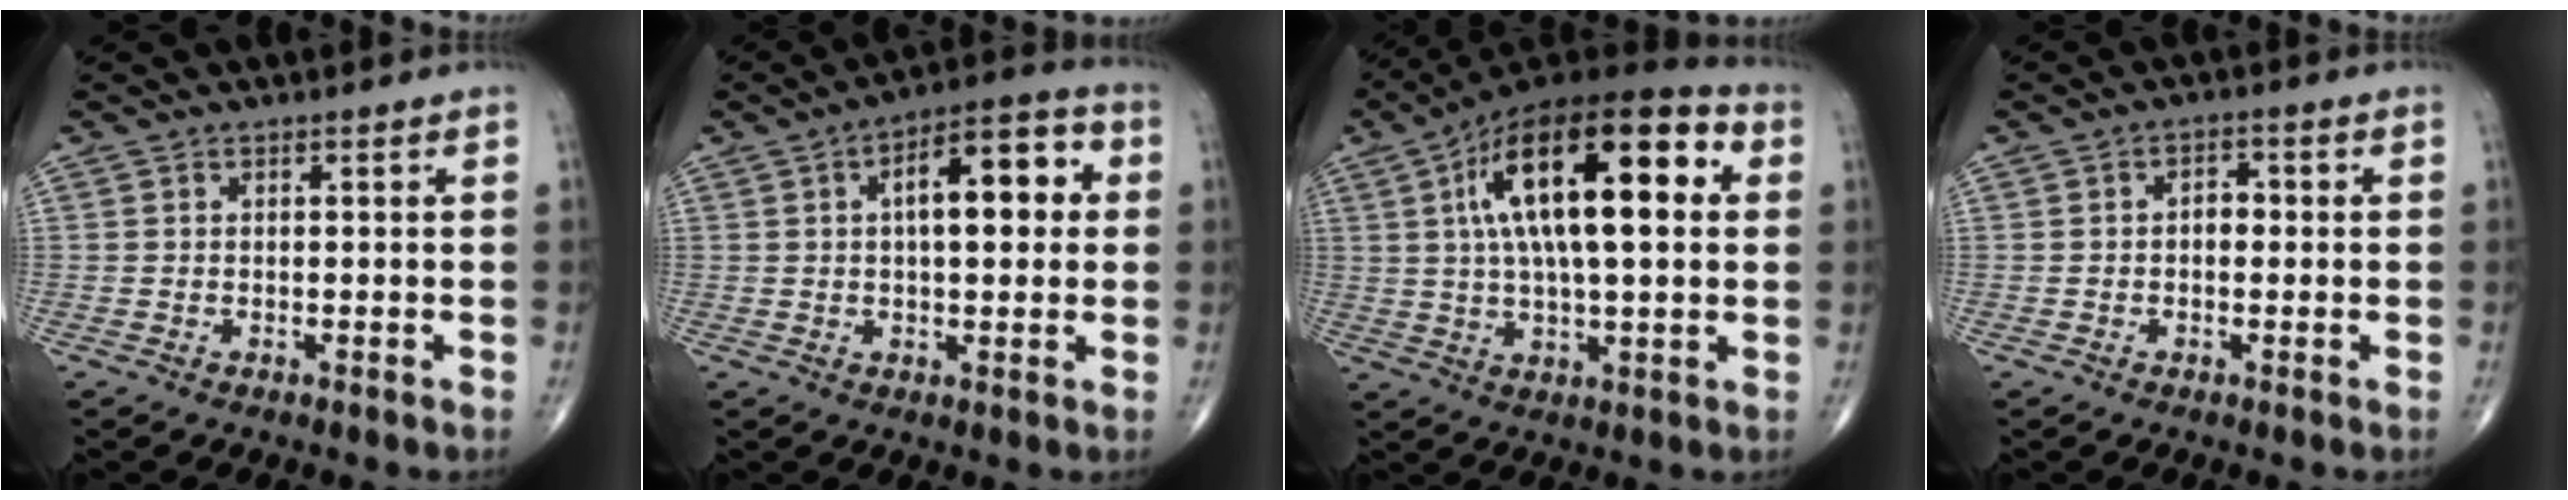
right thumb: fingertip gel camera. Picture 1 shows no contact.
{"total": 13.3, "force": [2.5, 5.7, 11.7], "torque": [-0.145, 0.022, 0.031]}
{"total": 24.5, "force": [5.9, 9.2, 21.9], "torque": [-0.357, 0.018, 0.084]}
{"total": 2.9, "force": [0.0, 1.9, 2.3], "torque": [-0.023, 0.009, -0.007]}